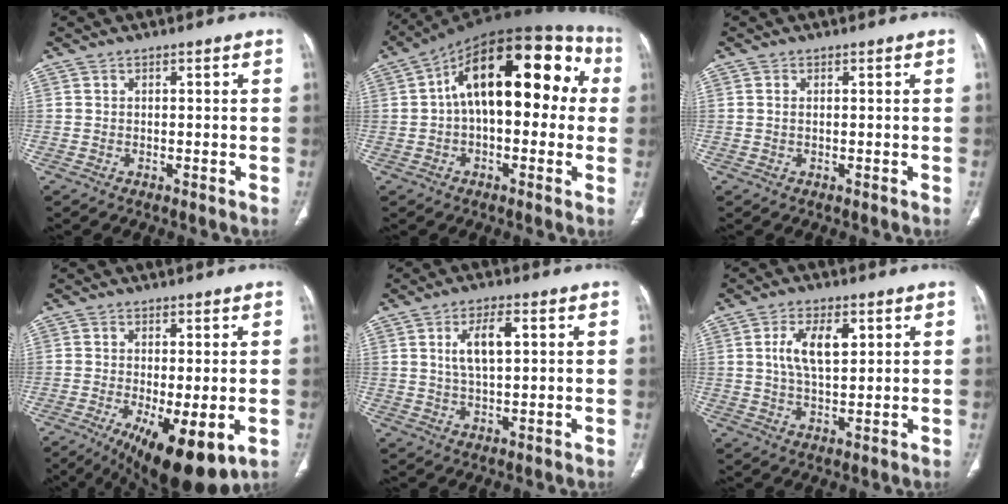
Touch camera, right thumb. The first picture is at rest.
{"total": 22.1, "force": [3.0, 11.4, 18.7], "torque": [-0.244, 0.054, 0.030]}
{"total": 0.6, "force": [0.1, 0.3, 0.5], "torque": [-0.017, 0.005, 0.004]}
{"total": 13.8, "force": [-5.1, 4.7, 11.9], "torque": [-0.174, -0.018, -0.065]}
{"total": 6.6, "force": [1.8, 2.6, 5.8], "torque": [-0.108, 0.002, 0.036]}
{"total": 8.0, "force": [2.3, 3.9, 6.6], "torque": [-0.116, -0.003, 0.045]}